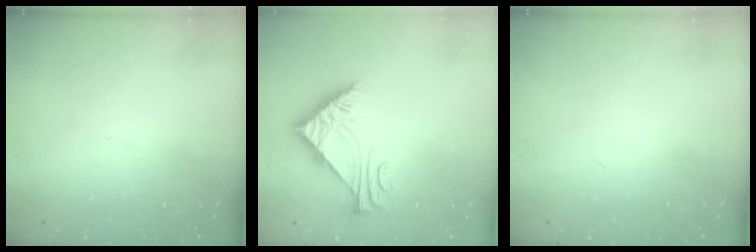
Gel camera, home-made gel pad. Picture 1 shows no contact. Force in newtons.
{"total": 7.4, "press": 7.4, "slide": 0.3}
{"total": 0.0}